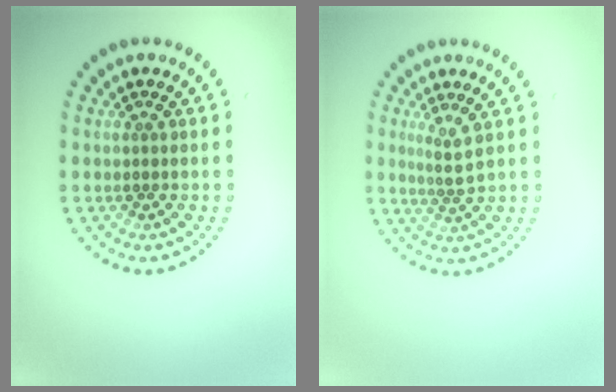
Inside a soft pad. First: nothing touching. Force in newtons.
{"total": 1.8, "press": 1.3, "slide": 1.3}